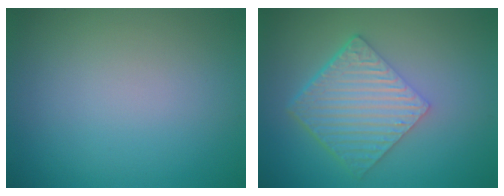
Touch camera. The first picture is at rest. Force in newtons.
{"total": 6.0, "press": 4.1, "slide": 4.4}